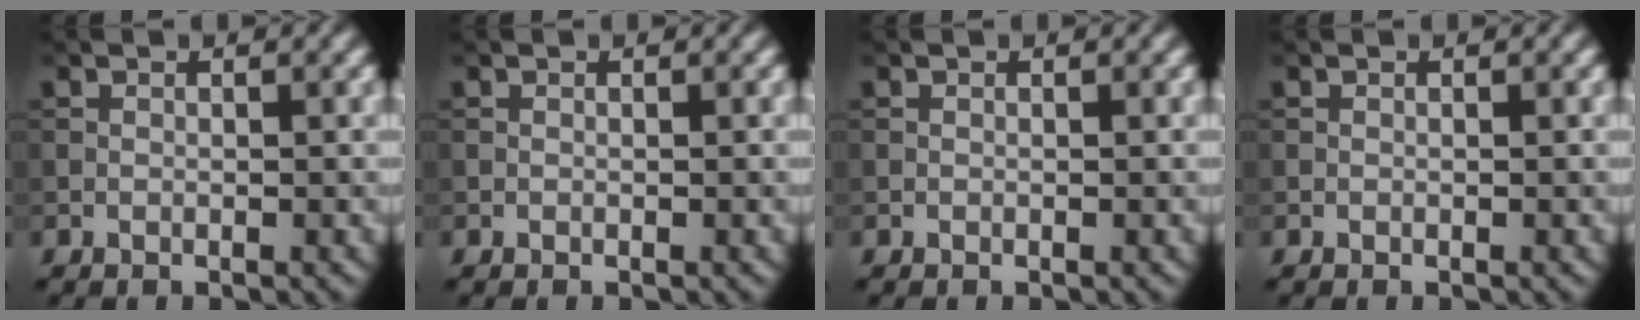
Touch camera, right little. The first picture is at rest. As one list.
[{"total": 0.0}, {"total": 0.0}, {"total": 0.0}]